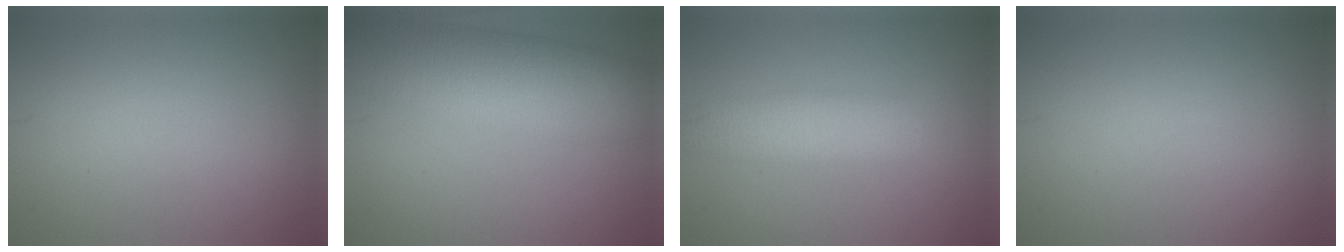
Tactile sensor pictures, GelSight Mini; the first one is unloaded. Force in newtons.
{"total": 11.8, "press": 11.8, "slide": 0.6}
{"total": 4.4, "press": 4.4, "slide": 0.1}
{"total": 0.0}